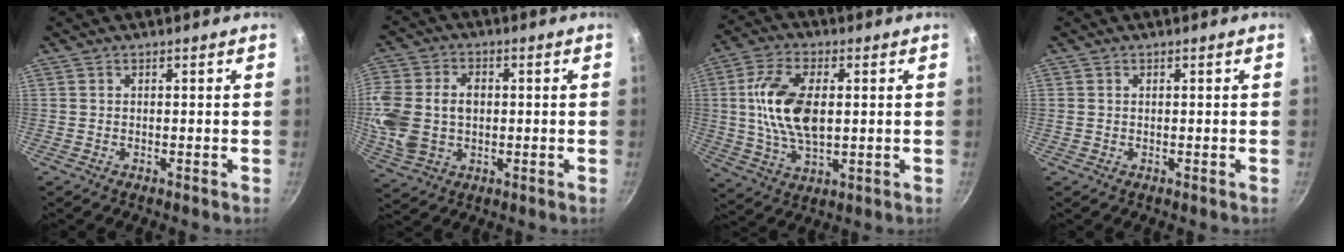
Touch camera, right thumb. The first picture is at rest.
{"total": 13.6, "force": [0.1, 10.1, 9.2], "torque": [-0.186, 0.011, 0.002]}
{"total": 13.9, "force": [1.4, 7.6, 11.5], "torque": [-0.209, 0.006, 0.025]}
{"total": 0.5, "force": [0.1, 0.5, 0.2], "torque": [-0.003, 0.002, 0.001]}